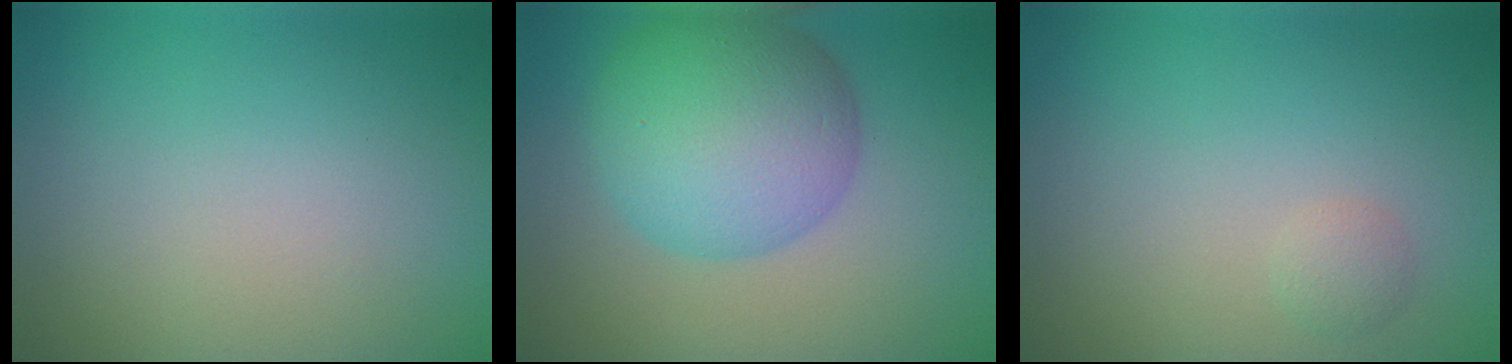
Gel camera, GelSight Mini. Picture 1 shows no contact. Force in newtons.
{"total": 9.2, "press": 9.2, "slide": 0.2}
{"total": 1.0, "press": 1.0, "slide": 0.1}